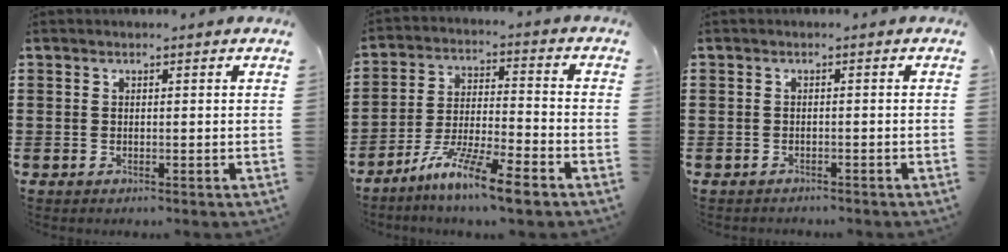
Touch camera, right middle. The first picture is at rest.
{"total": 9.3, "force": [-7.3, 0.4, 5.8], "torque": [-0.114, -0.001, -0.141]}
{"total": 0.8, "force": [-0.7, 0.2, -0.2], "torque": [0.001, 0.003, -0.017]}